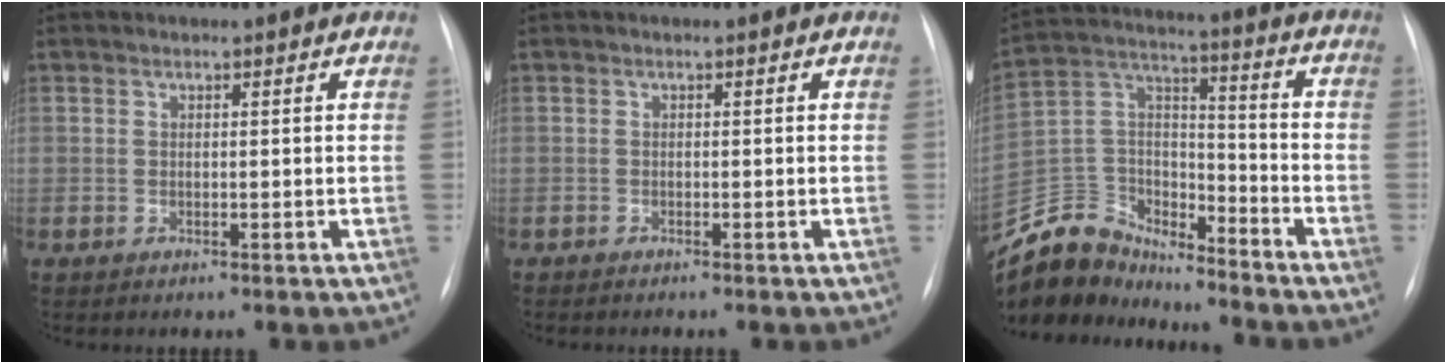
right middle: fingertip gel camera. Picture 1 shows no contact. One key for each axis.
{"total": 0.8, "fx": -0.7, "fy": 0.0, "fz": 0.4, "tx": -0.010, "ty": -0.004, "tz": -0.010}
{"total": 15.0, "fx": -14.1, "fy": 4.7, "fz": 1.8, "tx": -0.036, "ty": 0.054, "tz": -0.257}